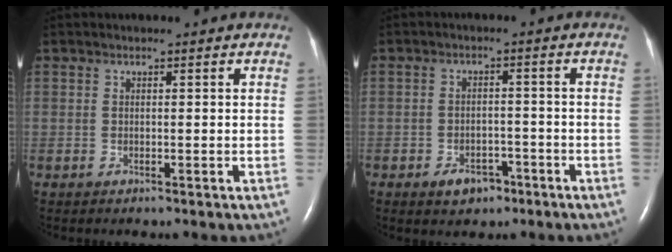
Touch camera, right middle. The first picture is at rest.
{"total": 4.0, "force": [-2.5, 2.5, 1.9], "torque": [-0.030, 0.003, -0.029]}